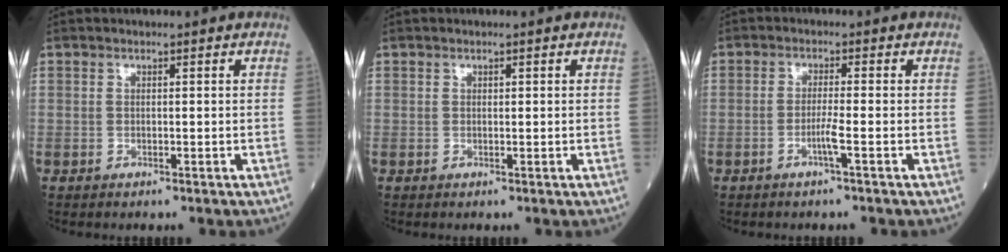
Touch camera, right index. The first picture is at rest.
{"total": 0.0}
{"total": 2.7, "force": [-1.2, -0.5, 2.4], "torque": [-0.049, -0.004, -0.026]}